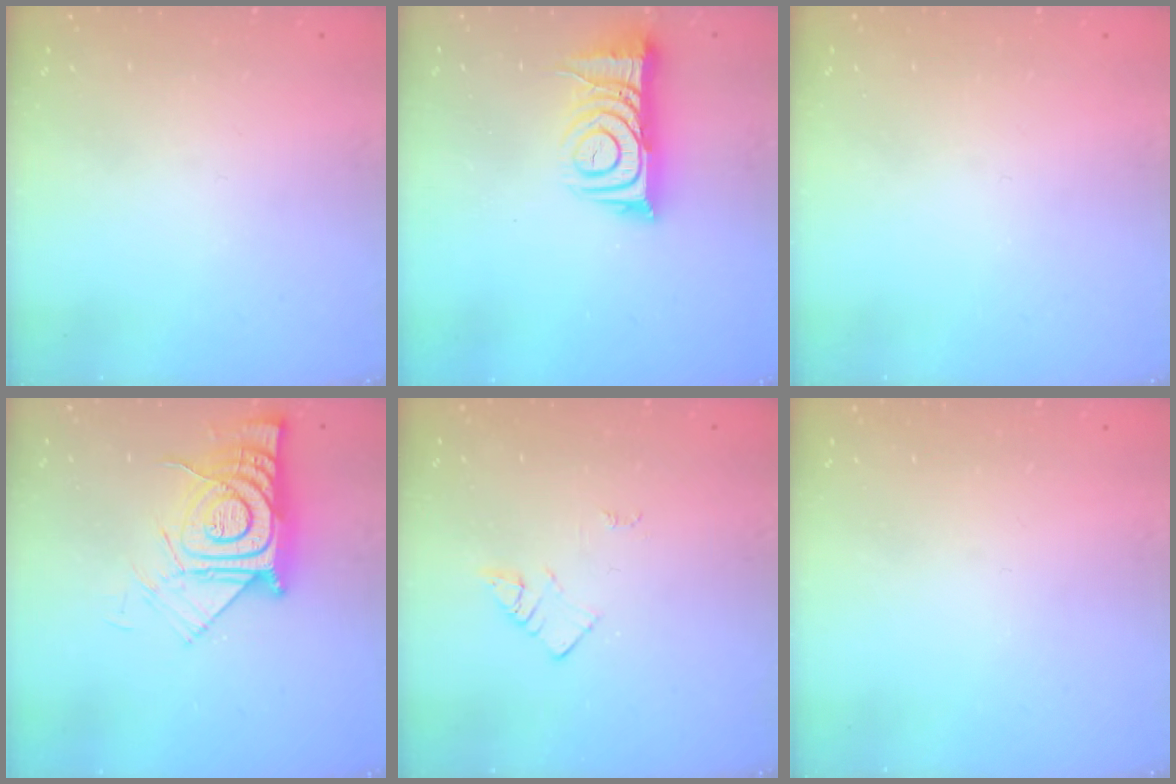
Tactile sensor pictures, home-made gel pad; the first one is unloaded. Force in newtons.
{"total": 11.5, "press": 11.4, "slide": 1.1}
{"total": 0.0}
{"total": 14.2, "press": 14.2, "slide": 1.1}
{"total": 2.1, "press": 2.1, "slide": 0.3}
{"total": 0.0}